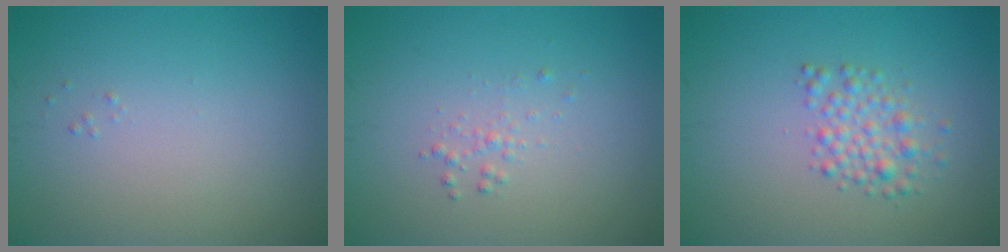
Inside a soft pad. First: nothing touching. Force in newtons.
{"total": 0.9, "press": 0.9, "slide": 0.0}
{"total": 2.4, "press": 2.4, "slide": 0.1}